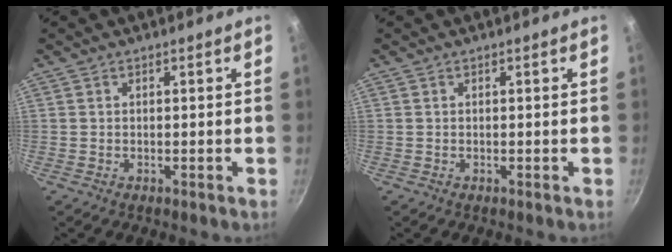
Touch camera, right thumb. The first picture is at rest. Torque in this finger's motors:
{"motor_torque": [-0.03, 0.02, 0.00, 0.00, 0.00]}